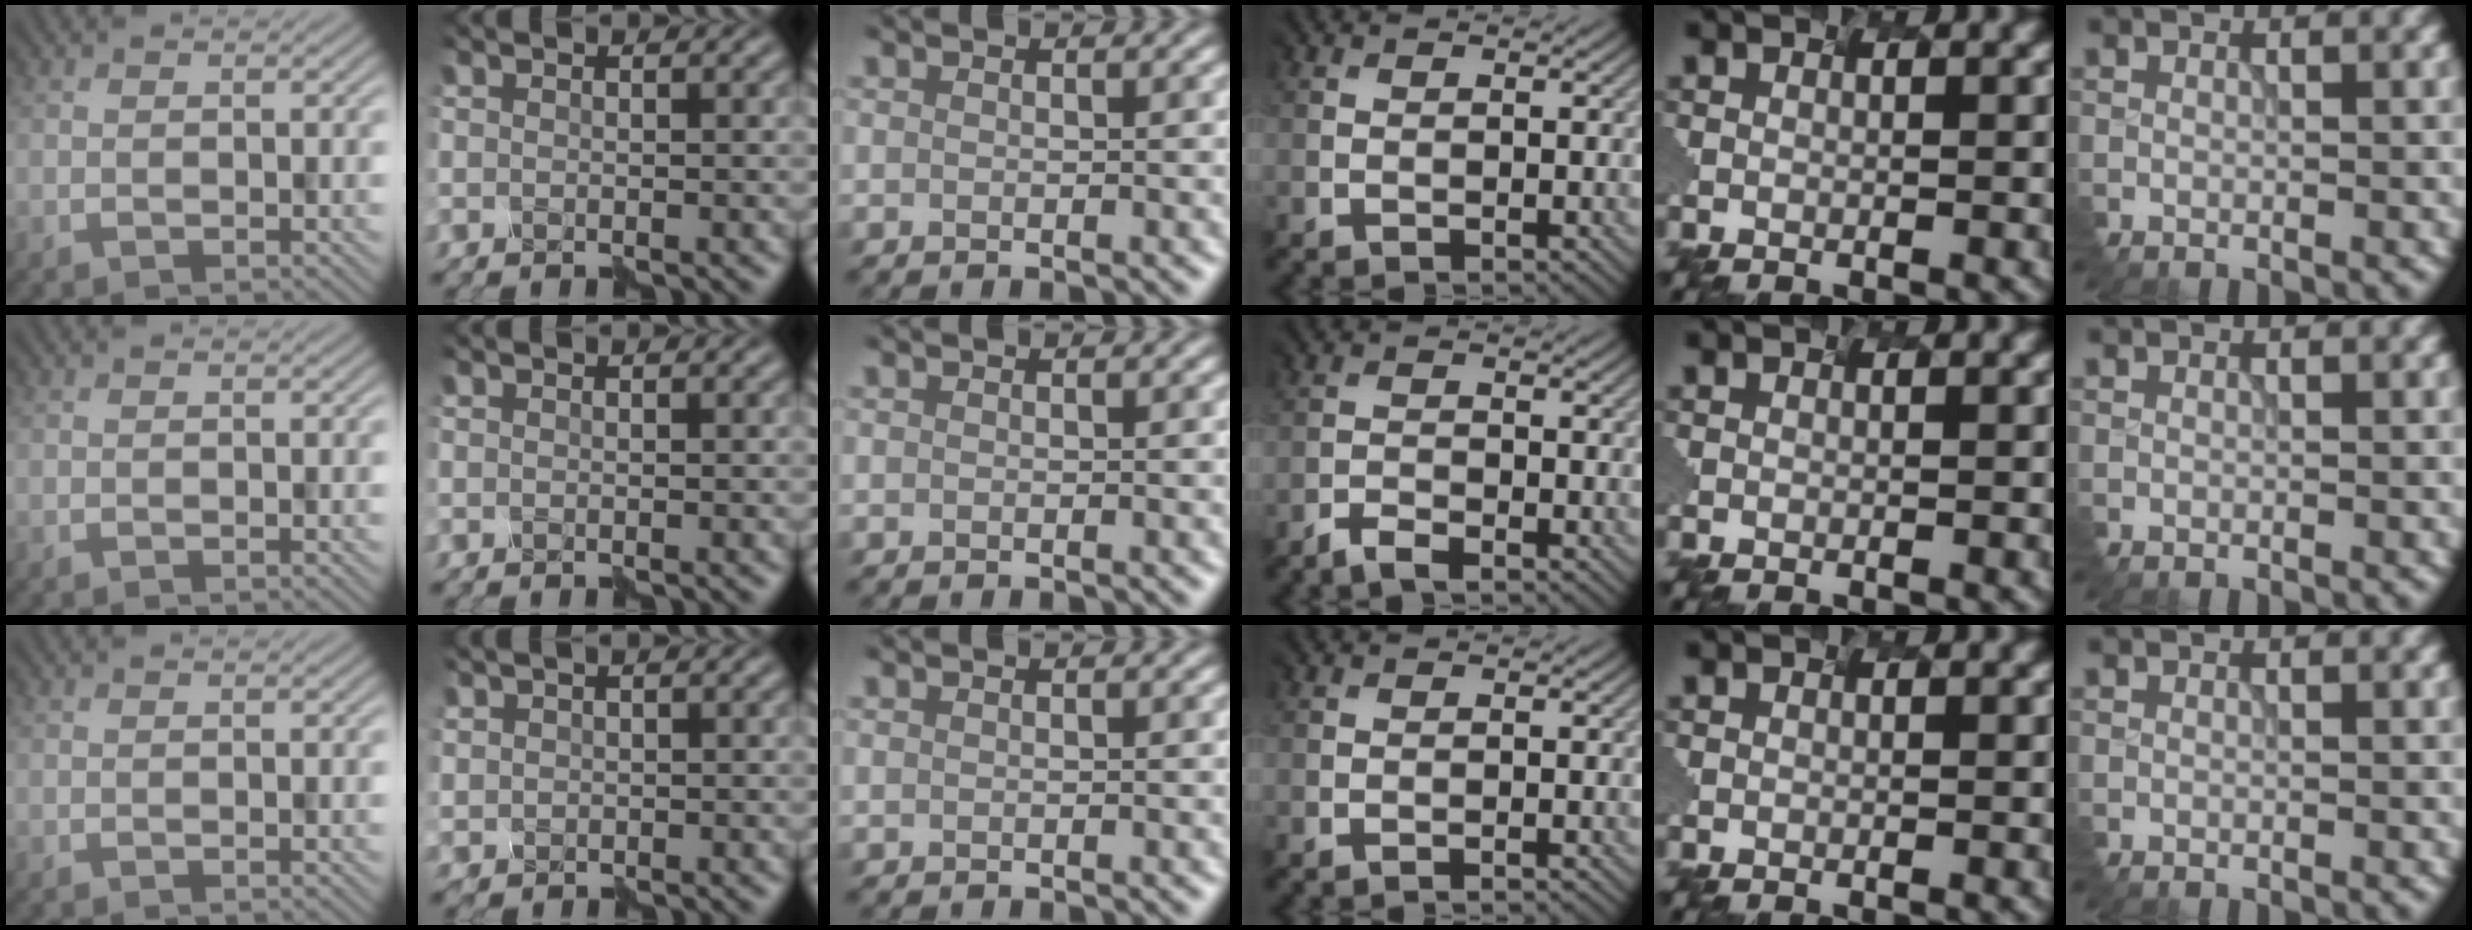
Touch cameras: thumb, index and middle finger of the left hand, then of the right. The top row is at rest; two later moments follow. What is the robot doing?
{"motion": "assemble", "object": "hinged jar"}